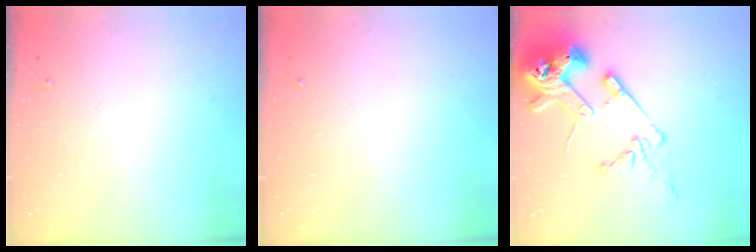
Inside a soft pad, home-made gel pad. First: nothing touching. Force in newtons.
{"total": 0.0}
{"total": 16.9, "press": 16.8, "slide": 1.8}